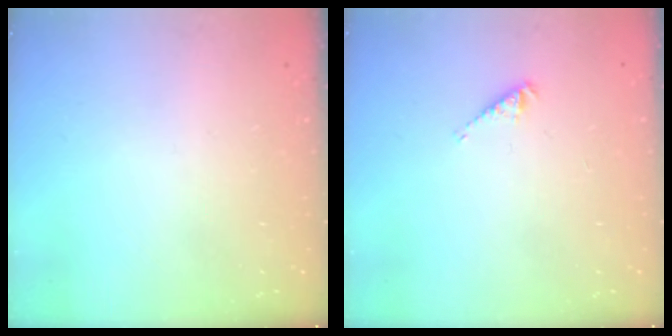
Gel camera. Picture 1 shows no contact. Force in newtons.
{"total": 2.9, "press": 2.9, "slide": 0.4}